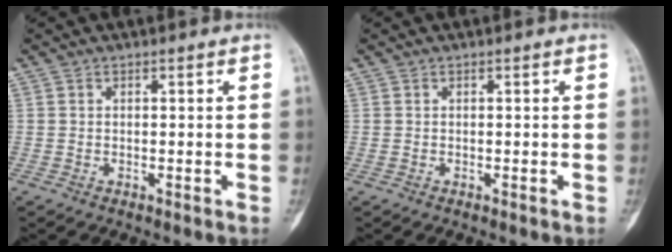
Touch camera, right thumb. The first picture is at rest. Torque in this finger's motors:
{"motor_torque": [-0.21, -0.04, 0.25, -0.24, -0.01]}